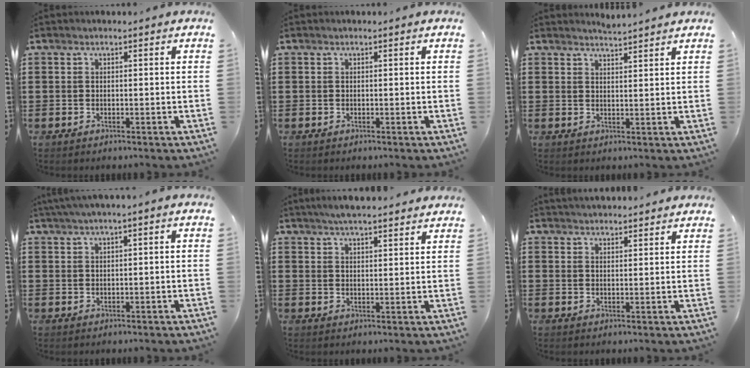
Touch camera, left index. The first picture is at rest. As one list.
[{"total": 0.0}, {"total": 2.4, "force": [2.3, -0.3, 0.1], "torque": [-0.008, -0.006, 0.045]}, {"total": 1.2, "force": [0.4, -0.2, 1.1], "torque": [-0.018, -0.004, 0.008]}, {"total": 4.1, "force": [3.8, 0.1, 1.4], "torque": [-0.036, -0.005, 0.070]}, {"total": 2.1, "force": [2.1, 0.0, -0.2], "torque": [-0.003, -0.004, 0.041]}]